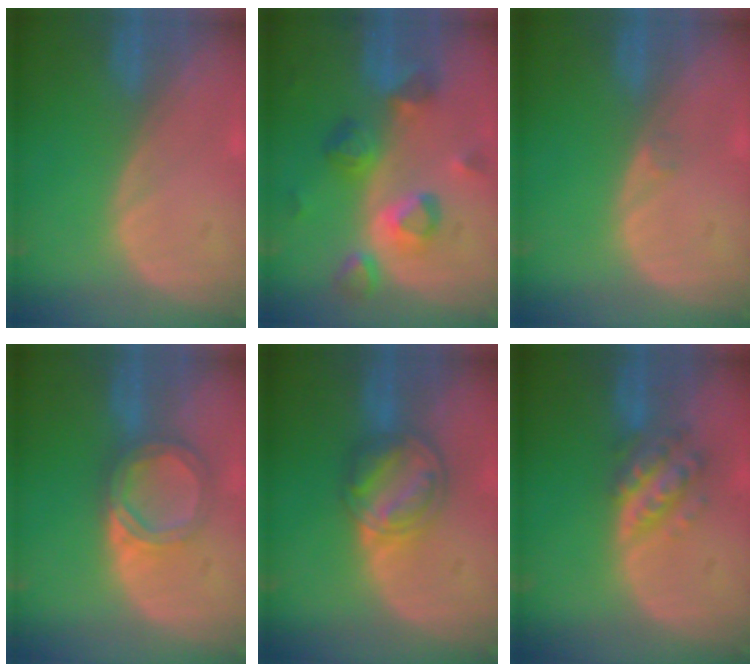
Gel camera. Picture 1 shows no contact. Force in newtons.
{"total": 8.8, "press": 7.9, "slide": 3.7}
{"total": 0.5, "press": 0.5, "slide": 0.1}
{"total": 5.6, "press": 5.2, "slide": 1.9}
{"total": 6.9, "press": 6.3, "slide": 2.8}
{"total": 6.0, "press": 5.5, "slide": 2.5}